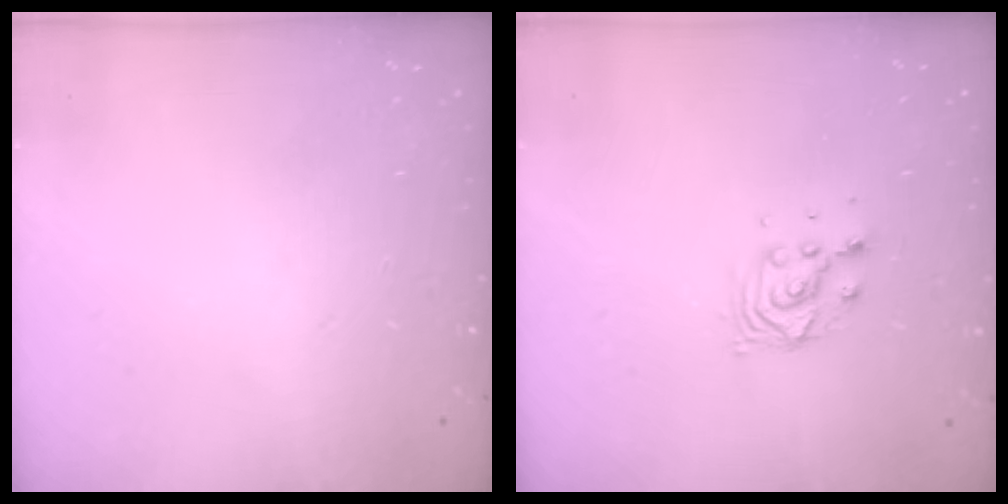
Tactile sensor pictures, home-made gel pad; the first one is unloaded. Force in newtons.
{"total": 5.5, "press": 5.5, "slide": 0.3}